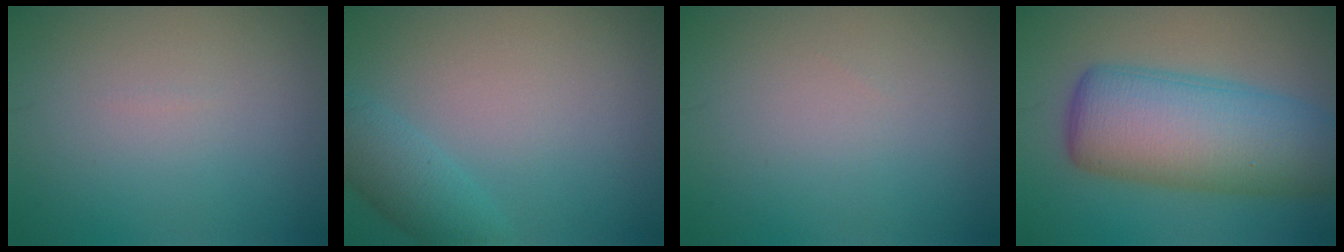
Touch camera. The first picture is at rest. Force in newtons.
{"total": 3.0, "press": 3.0, "slide": 0.1}
{"total": 0.0}
{"total": 10.3, "press": 10.3, "slide": 0.4}